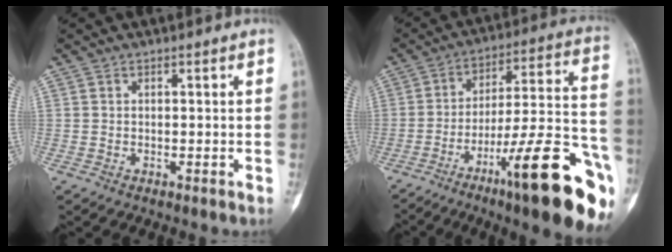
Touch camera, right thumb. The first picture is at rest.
{"total": 25.4, "force": [-12.5, 4.6, 21.6], "torque": [-0.261, 0.069, -0.190]}